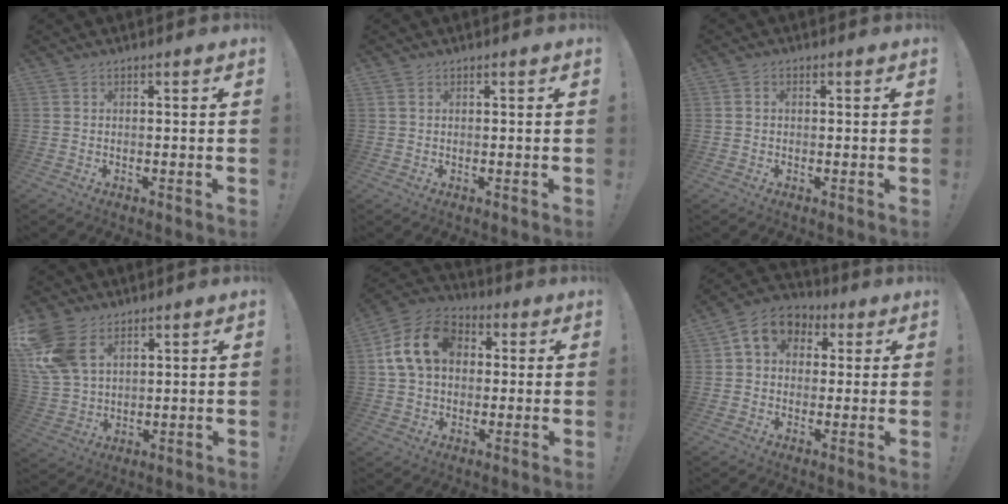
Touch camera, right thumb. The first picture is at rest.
{"total": 0.8, "force": [0.5, 0.5, 0.4], "torque": [-0.017, 0.005, 0.010]}
{"total": 1.1, "force": [-0.1, 0.9, 0.6], "torque": [-0.017, 0.006, -0.001]}
{"total": 13.1, "force": [6.1, 8.6, 7.8], "torque": [-0.166, -0.016, 0.125]}
{"total": 16.2, "force": [3.8, 12.2, 10.0], "torque": [-0.179, 0.015, 0.078]}
{"total": 9.4, "force": [2.8, 7.5, 4.8], "torque": [-0.078, 0.003, 0.060]}